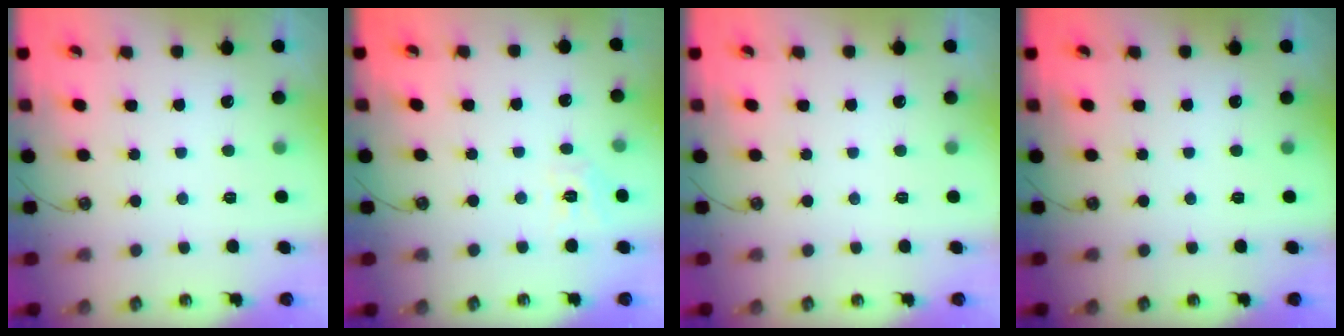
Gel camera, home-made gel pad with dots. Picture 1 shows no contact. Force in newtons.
{"total": 6.7, "press": 6.6, "slide": 0.4}
{"total": 0.0}
{"total": 0.0}